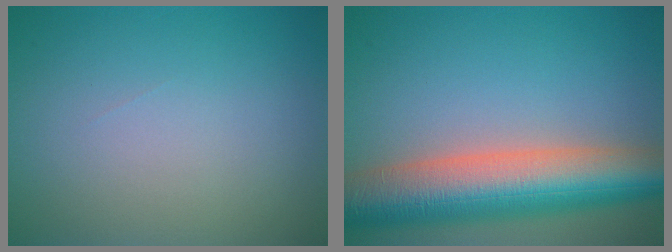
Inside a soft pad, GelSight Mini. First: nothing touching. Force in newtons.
{"total": 11.0, "press": 11.0, "slide": 0.7}